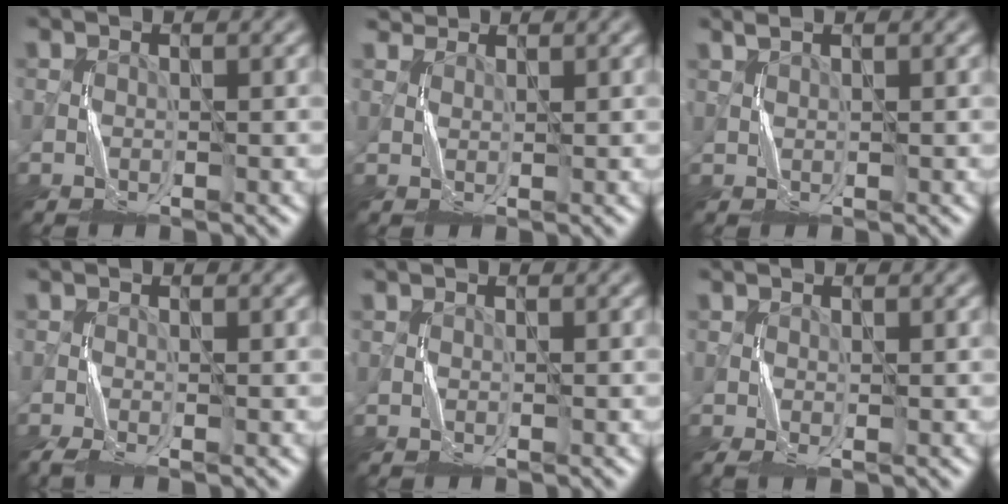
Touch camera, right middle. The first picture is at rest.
{"total": 1.6, "force": [1.5, 0.6, -0.2], "torque": [-0.002, 0.003, 0.030]}
{"total": 0.9, "force": [0.9, 0.1, 0.2], "torque": [-0.010, 0.000, 0.018]}
{"total": 2.4, "force": [-1.7, 0.5, 1.7], "torque": [-0.042, -0.004, -0.037]}
{"total": 0.0}
{"total": 1.3, "force": [-0.3, 0.3, 1.2], "torque": [-0.032, -0.004, -0.004]}